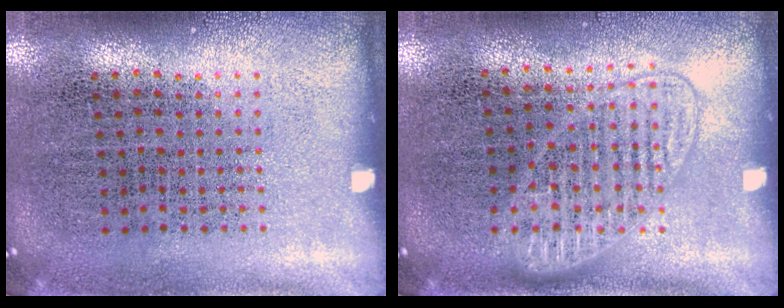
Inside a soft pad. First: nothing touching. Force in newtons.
{"total": 1.4, "press": 1.3, "slide": 0.4}